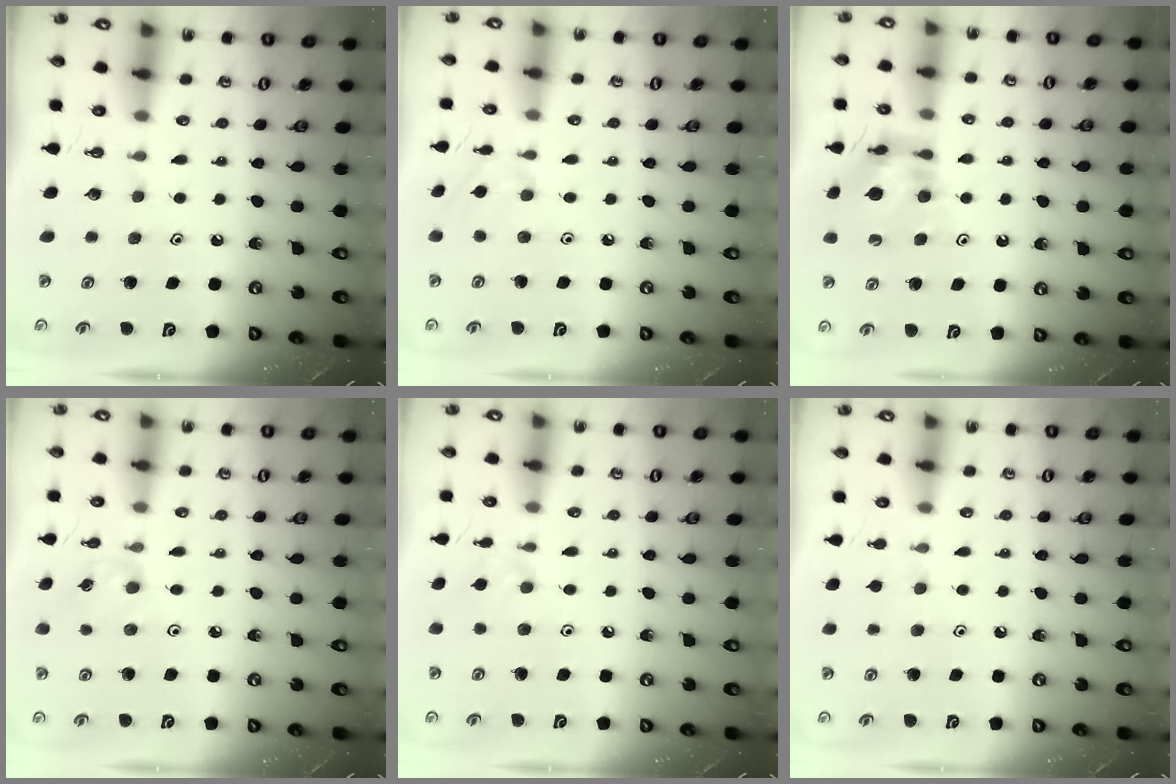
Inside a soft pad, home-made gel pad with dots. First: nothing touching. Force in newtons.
{"total": 1.5, "press": 1.4, "slide": 0.5}
{"total": 10.5, "press": 10.5, "slide": 1.1}
{"total": 2.5, "press": 2.5, "slide": 0.5}
{"total": 2.1, "press": 2.0, "slide": 0.4}
{"total": 2.8, "press": 2.7, "slide": 0.5}